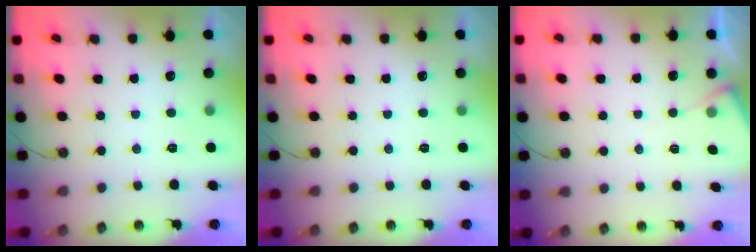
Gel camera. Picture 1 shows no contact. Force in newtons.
{"total": 0.0}
{"total": 4.6, "press": 4.5, "slide": 0.6}